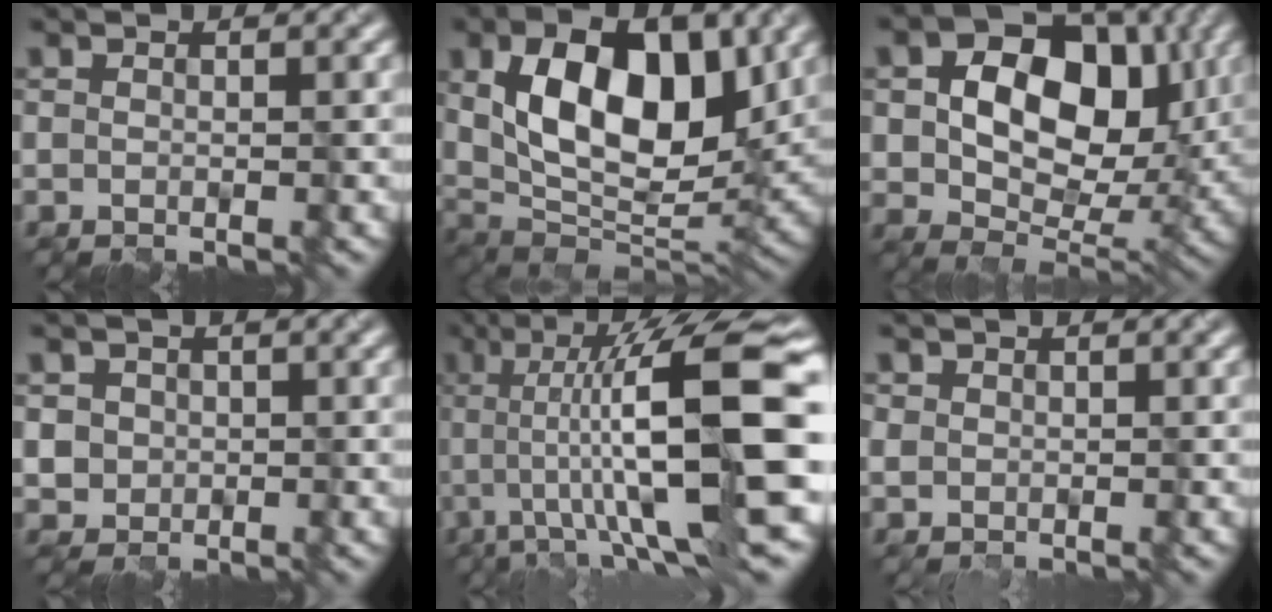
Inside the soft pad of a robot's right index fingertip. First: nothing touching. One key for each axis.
{"total": 11.3, "fx": 3.4, "fy": 5.9, "fz": 9.0, "tx": -0.142, "ty": -0.004, "tz": 0.055}
{"total": 11.6, "fx": 2.4, "fy": 7.9, "fz": 8.2, "tx": -0.115, "ty": 0.002, "tz": 0.034}
{"total": 3.4, "fx": 0.6, "fy": 3.3, "fz": 0.7, "tx": 0.000, "ty": 0.019, "tz": 0.004}
{"total": 14.4, "fx": 0.7, "fy": 2.9, "fz": 14.1, "tx": -0.193, "ty": 0.028, "tz": 0.007}
{"total": 1.4, "fx": 0.6, "fy": 1.3, "fz": -0.1, "tx": 0.002, "ty": -0.002, "tz": 0.010}